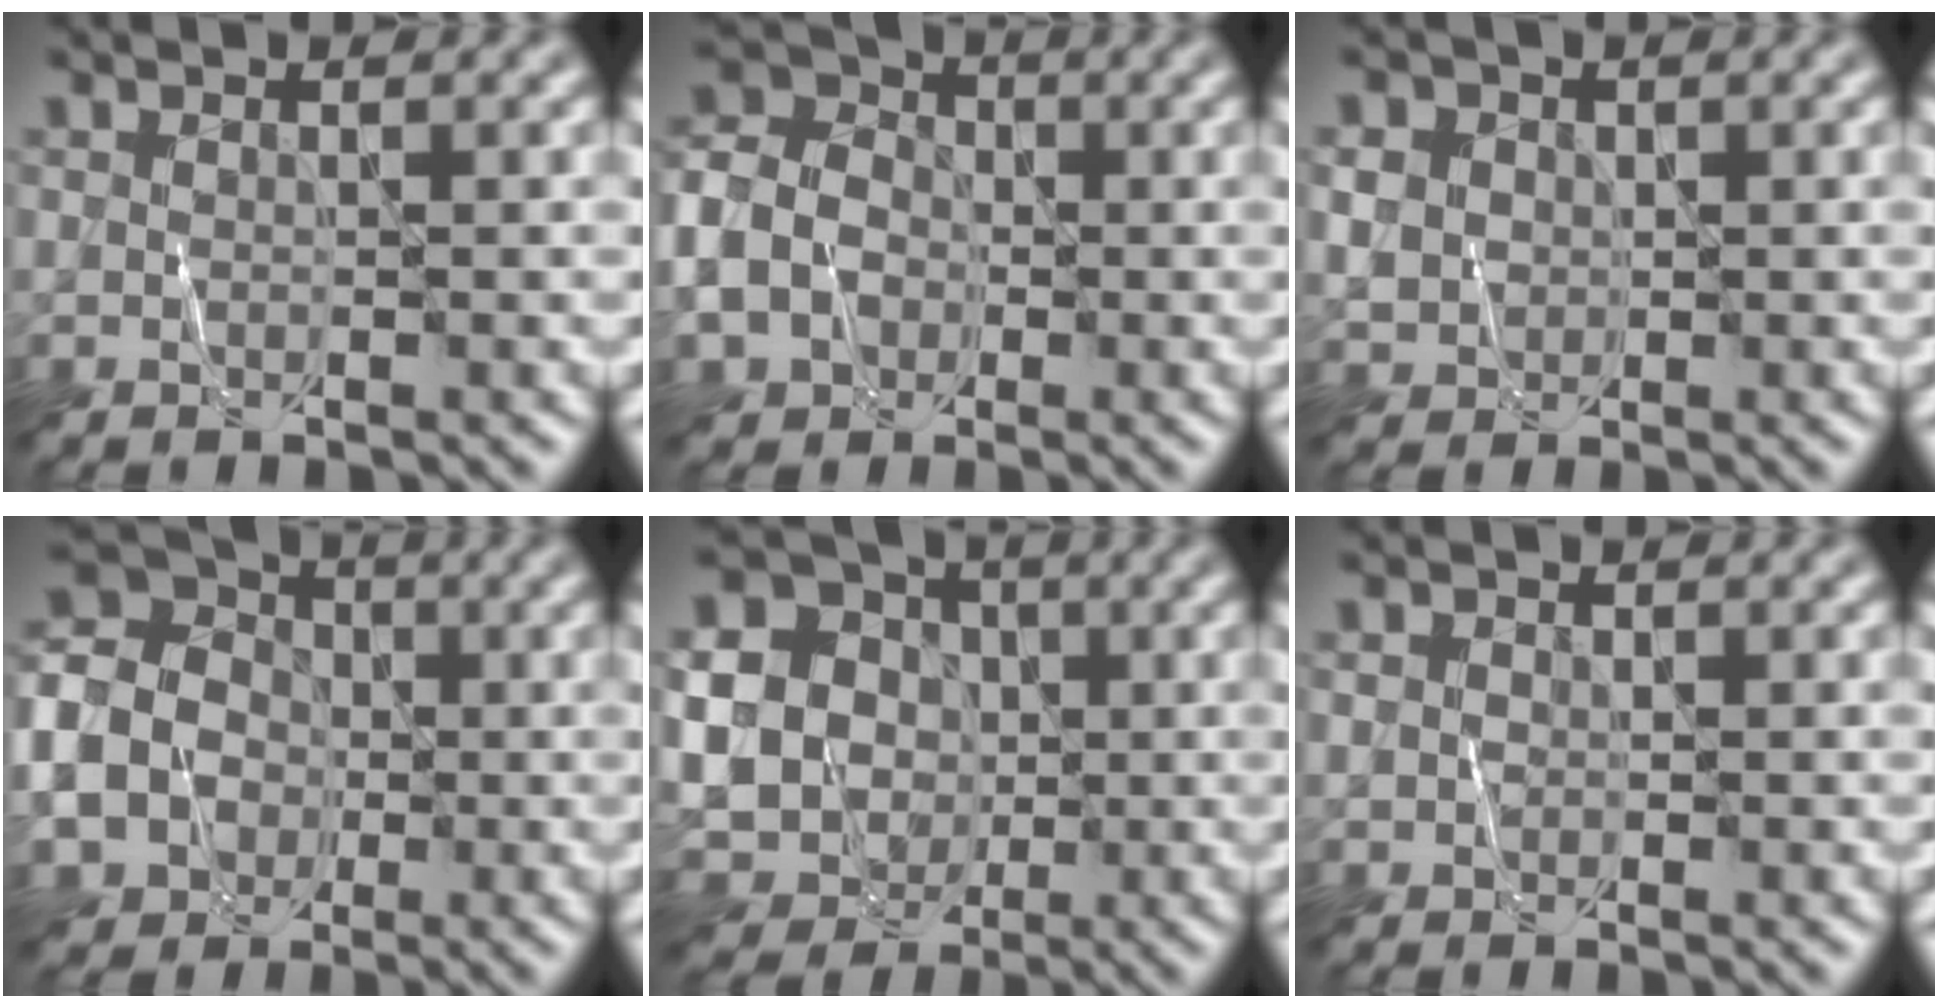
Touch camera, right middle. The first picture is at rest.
{"total": 9.0, "force": [-2.6, 7.2, 4.8], "torque": [-0.106, -0.019, -0.065]}
{"total": 2.8, "force": [0.4, 2.5, 1.1], "torque": [-0.030, 0.005, 0.011]}
{"total": 14.4, "force": [-3.8, 12.8, 5.5], "torque": [-0.160, -0.017, -0.094]}
{"total": 12.8, "force": [0.0, 11.8, 4.9], "torque": [-0.154, 0.010, -0.014]}
{"total": 0.9, "force": [0.1, 0.8, 0.3], "torque": [-0.001, 0.000, -0.001]}